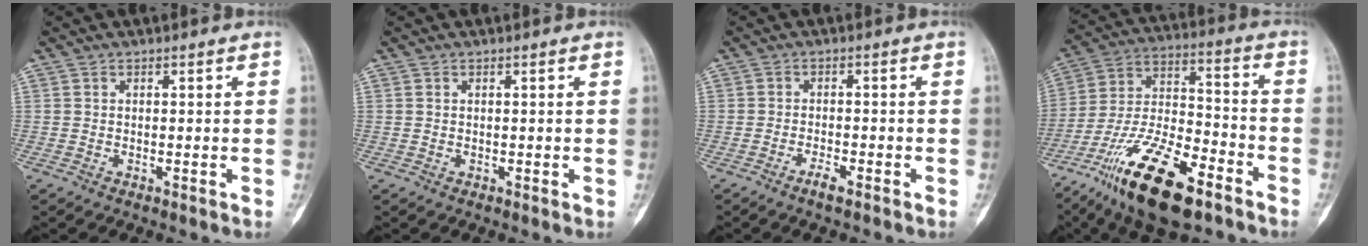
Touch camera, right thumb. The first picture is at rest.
{"total": 0.0}
{"total": 2.5, "force": [-1.8, 0.5, 1.6], "torque": [-0.037, 0.008, -0.035]}
{"total": 21.1, "force": [-13.1, 7.5, 14.7], "torque": [-0.287, 0.064, -0.235]}